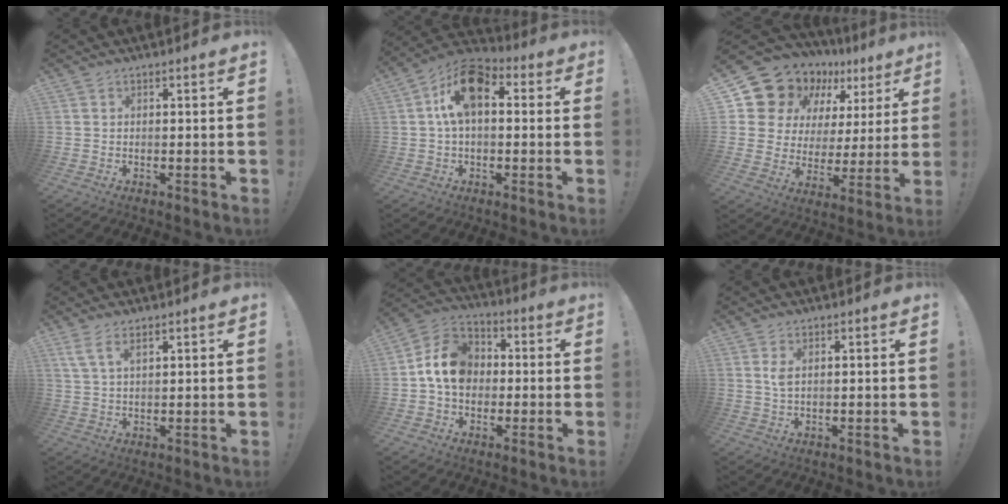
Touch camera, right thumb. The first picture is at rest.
{"total": 13.6, "force": [3.4, 8.2, 10.3], "torque": [-0.176, 0.011, 0.065]}
{"total": 14.2, "force": [10.7, 8.2, 4.2], "torque": [-0.083, -0.085, 0.211]}
{"total": 4.7, "force": [2.7, 1.9, 3.4], "torque": [-0.066, -0.004, 0.052]}
{"total": 13.0, "force": [0.6, 10.6, 7.5], "torque": [-0.108, 0.021, 0.020]}
{"total": 2.5, "force": [0.8, 0.6, 2.3], "torque": [-0.039, 0.001, 0.011]}